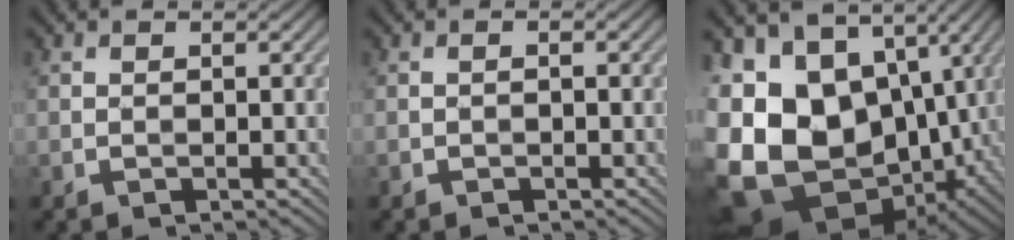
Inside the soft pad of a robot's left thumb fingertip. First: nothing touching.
{"total": 0.0}
{"total": 19.0, "force": [-0.3, 14.4, 12.3], "torque": [-0.261, -0.024, 0.029]}